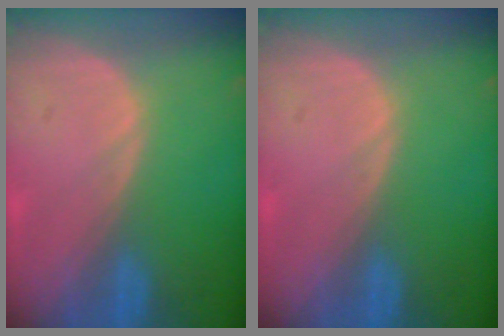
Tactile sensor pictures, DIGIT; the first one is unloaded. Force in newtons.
{"total": 0.0}